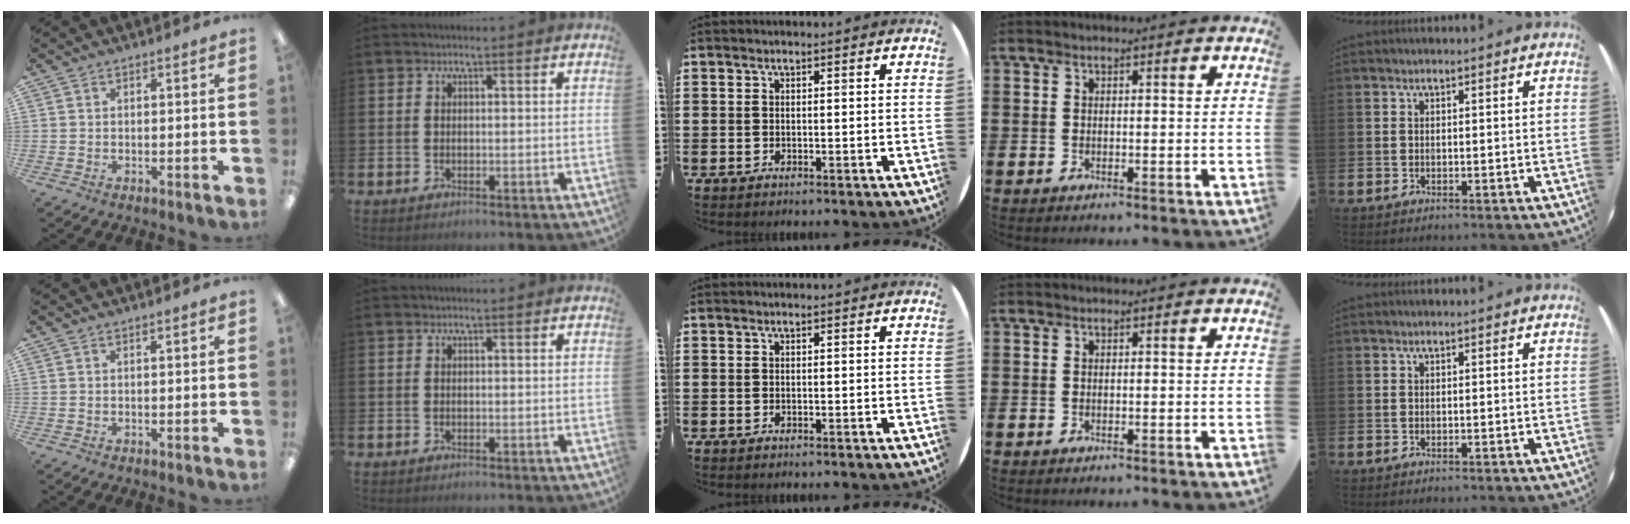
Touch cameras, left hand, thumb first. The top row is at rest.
{}